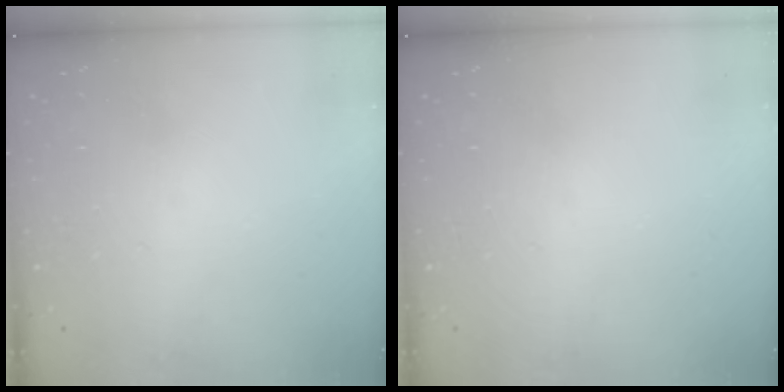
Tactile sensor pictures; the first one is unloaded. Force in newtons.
{"total": 0.0}